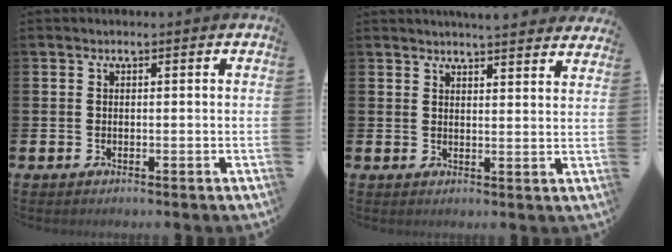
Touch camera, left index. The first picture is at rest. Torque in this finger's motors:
{"motor_torque": [0.71, -1.43, 0.58, 0.04]}